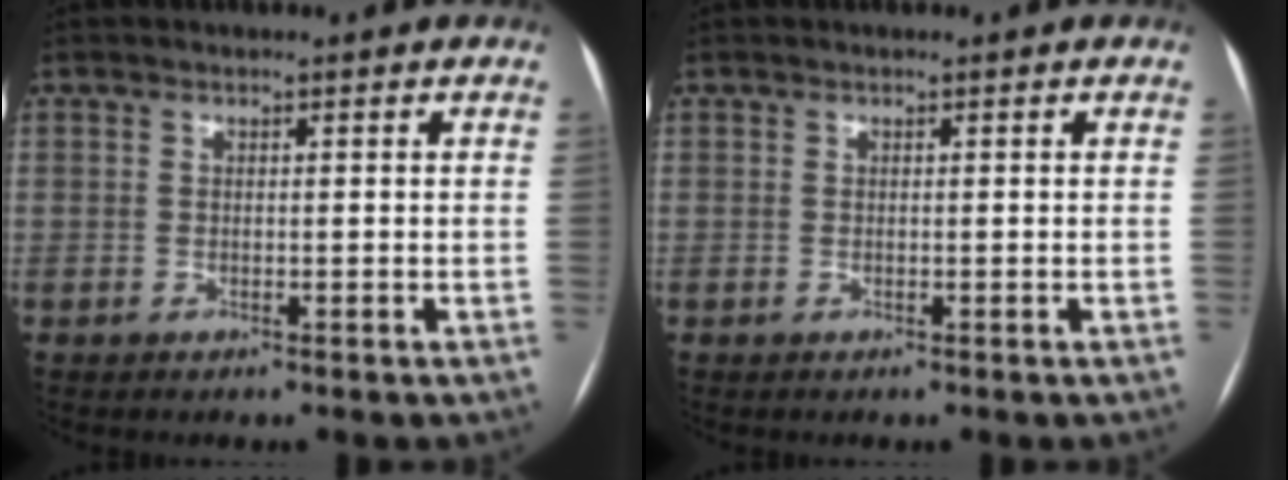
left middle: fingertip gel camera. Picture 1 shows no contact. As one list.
[{"total": 0.0}]